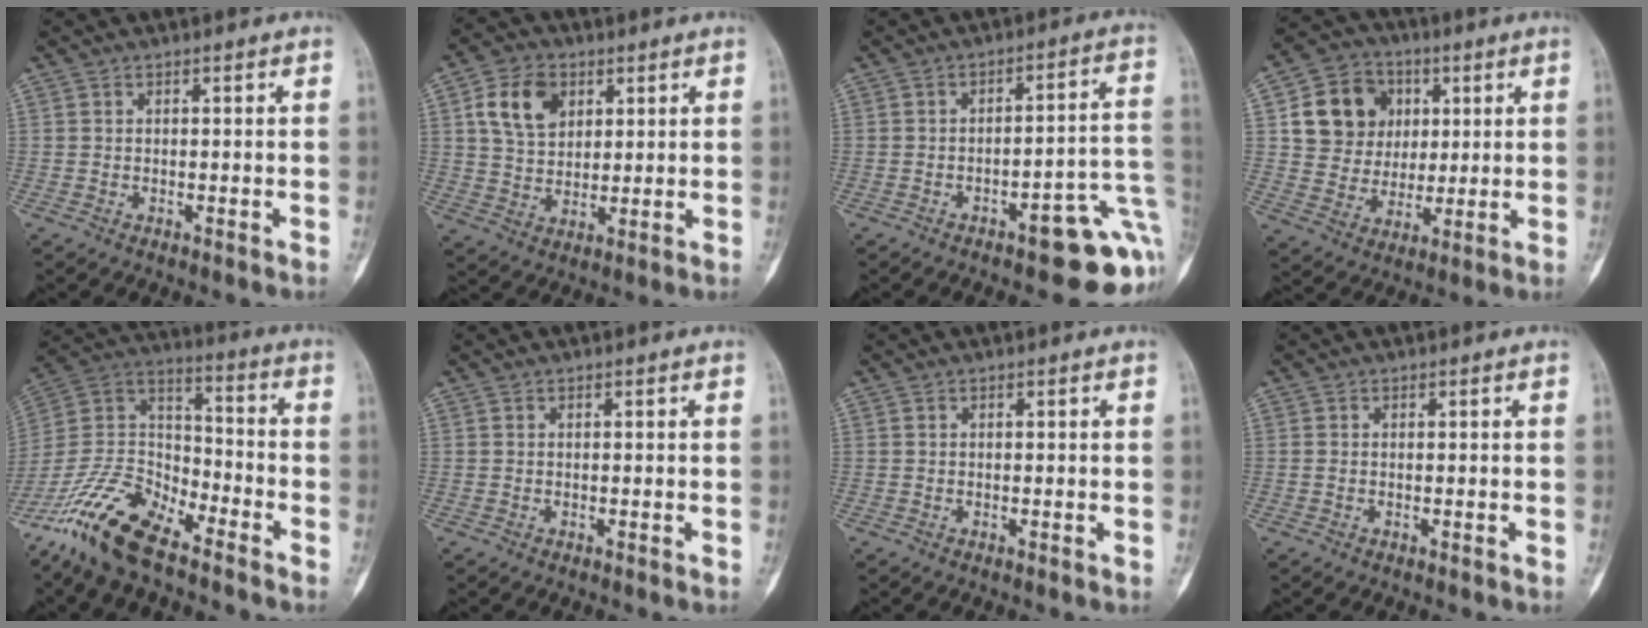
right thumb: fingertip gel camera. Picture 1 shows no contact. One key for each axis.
{"total": 10.0, "fx": 3.7, "fy": 7.0, "fz": 6.0, "tx": -0.087, "ty": -0.007, "tz": 0.069}
{"total": 14.9, "fx": -5.7, "fy": 5.2, "fz": 12.7, "tx": -0.091, "ty": 0.046, "tz": -0.060}
{"total": 13.7, "fx": 3.7, "fy": 12.1, "fz": 5.3, "tx": -0.054, "ty": 0.000, "tz": 0.069}
{"total": 17.2, "fx": -12.6, "fy": 6.5, "fz": 9.6, "tx": -0.181, "ty": 0.071, "tz": -0.245}
{"total": 0.0}
{"total": 0.0}
{"total": 0.6, "fx": 0.0, "fy": 0.4, "fz": 0.4, "tx": -0.015, "ty": 0.002, "tz": 0.003}